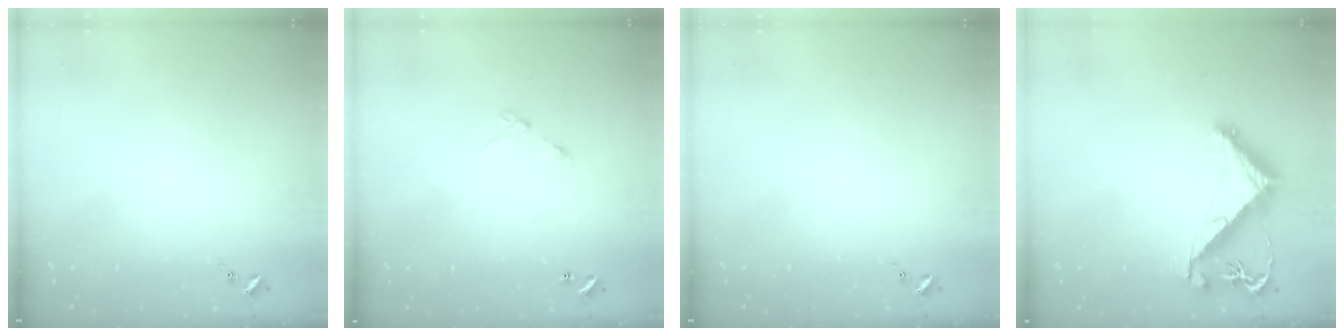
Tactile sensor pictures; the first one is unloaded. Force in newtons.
{"total": 4.6, "press": 4.6, "slide": 0.5}
{"total": 0.0}
{"total": 8.0, "press": 8.0, "slide": 0.7}